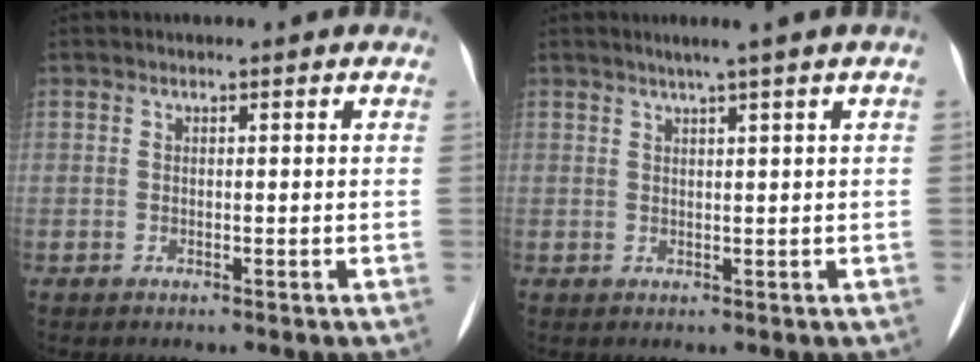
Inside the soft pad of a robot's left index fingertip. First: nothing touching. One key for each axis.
{"total": 2.8, "fx": 1.7, "fy": -0.8, "fz": 2.0, "tx": -0.033, "ty": -0.001, "tz": 0.033}